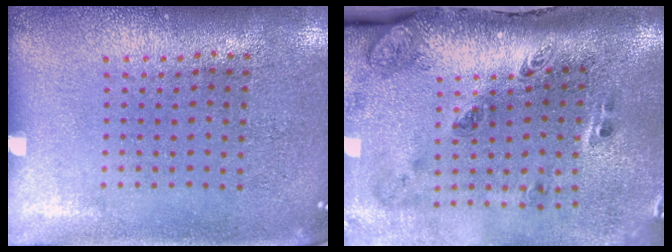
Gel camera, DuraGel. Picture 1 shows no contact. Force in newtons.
{"total": 3.4, "press": 2.0, "slide": 2.7}